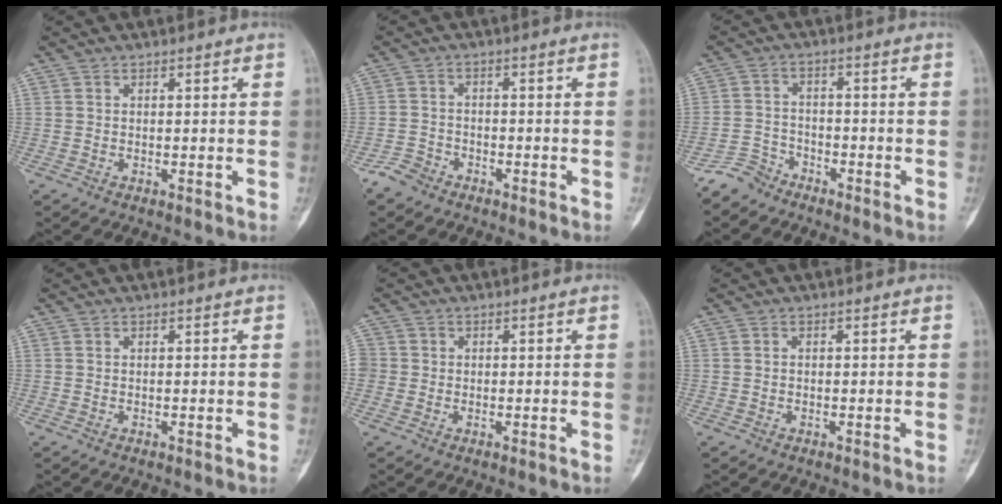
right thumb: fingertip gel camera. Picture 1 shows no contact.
{"total": 3.5, "force": [-2.7, 2.0, 0.8], "torque": [-0.013, 0.013, -0.055]}
{"total": 4.6, "force": [-4.0, 2.2, 0.0], "torque": [0.010, 0.022, -0.087]}
{"total": 0.0}
{"total": 3.0, "force": [-0.3, 2.9, 0.7], "torque": [0.001, 0.009, -0.010]}
{"total": 0.0}